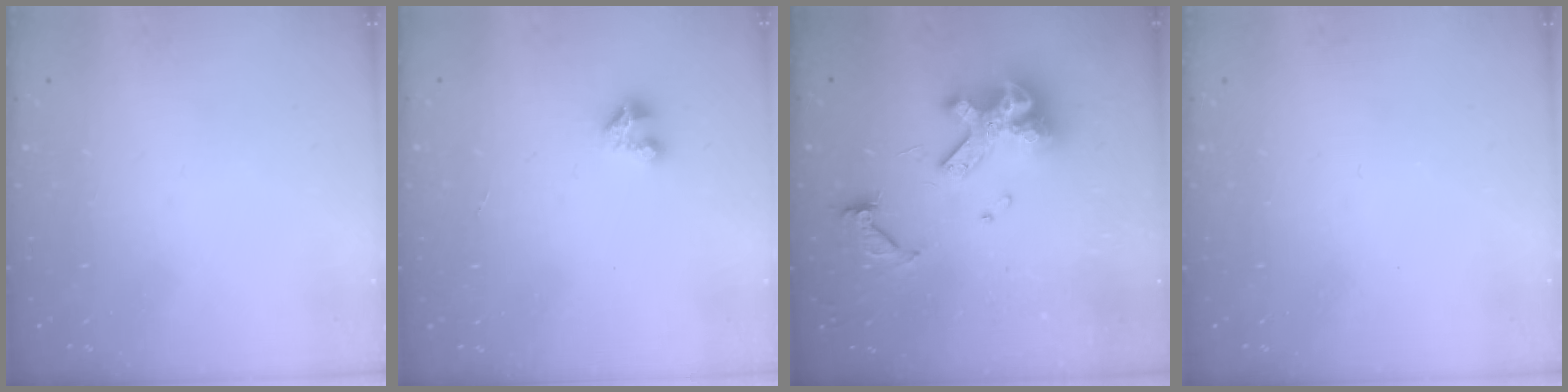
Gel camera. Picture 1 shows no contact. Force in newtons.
{"total": 2.5, "press": 2.5, "slide": 0.3}
{"total": 13.8, "press": 13.7, "slide": 1.6}
{"total": 0.0}